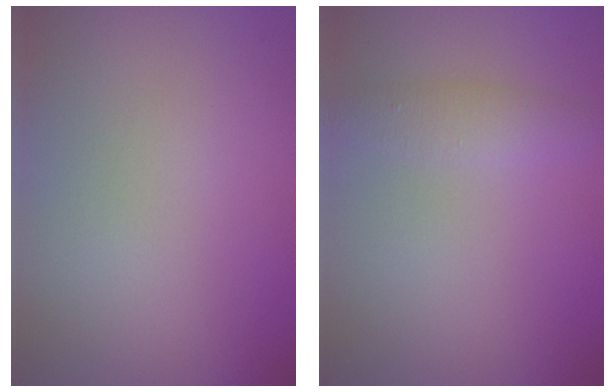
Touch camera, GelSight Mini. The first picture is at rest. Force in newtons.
{"total": 1.9, "press": 1.9, "slide": 0.1}